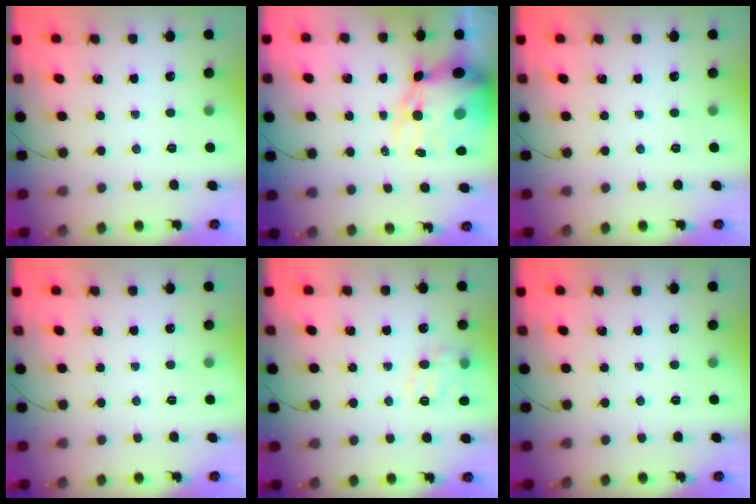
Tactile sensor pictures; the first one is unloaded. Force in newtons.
{"total": 15.6, "press": 15.1, "slide": 3.9}
{"total": 0.0}
{"total": 0.0}
{"total": 10.5, "press": 10.3, "slide": 2.0}
{"total": 0.0}